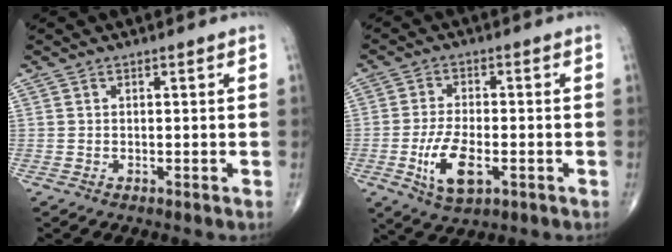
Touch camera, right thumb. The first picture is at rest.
{"total": 8.7, "force": [-2.7, 4.0, 7.3], "torque": [-0.140, 0.001, -0.045]}